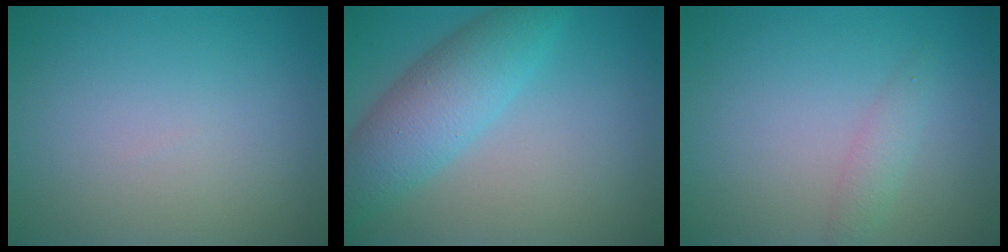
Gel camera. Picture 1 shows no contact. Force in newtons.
{"total": 5.8, "press": 5.8, "slide": 0.1}
{"total": 1.4, "press": 1.4, "slide": 0.1}